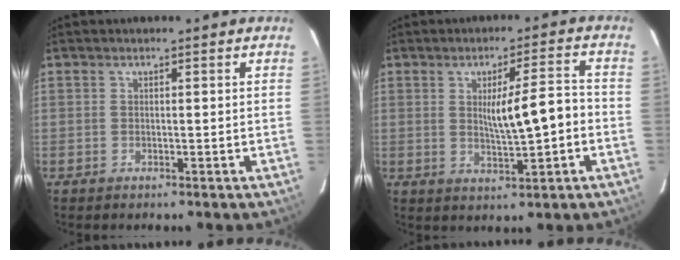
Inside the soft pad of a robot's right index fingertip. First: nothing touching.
{"total": 7.7, "force": [-0.5, 0.9, 7.6], "torque": [-0.120, 0.009, -0.001]}